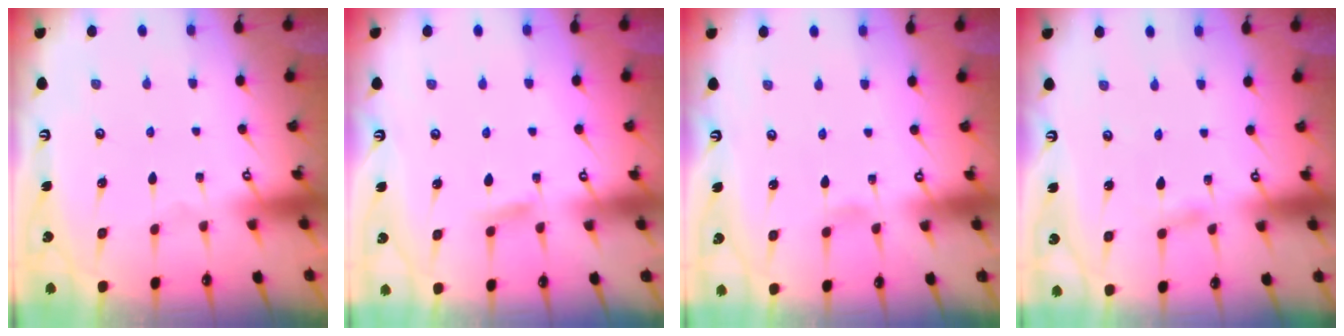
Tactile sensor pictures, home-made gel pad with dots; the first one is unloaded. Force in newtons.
{"total": 4.9, "press": 4.8, "slide": 0.6}
{"total": 2.5, "press": 2.5, "slide": 0.2}
{"total": 3.3, "press": 3.3, "slide": 0.4}